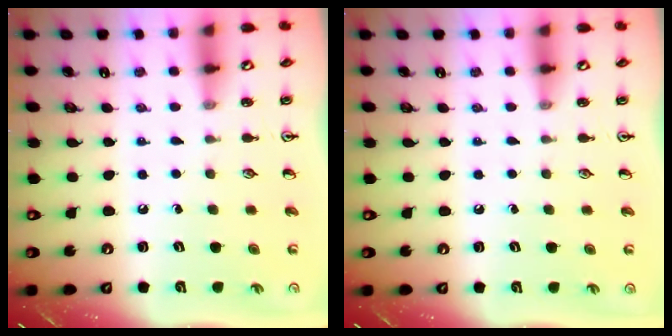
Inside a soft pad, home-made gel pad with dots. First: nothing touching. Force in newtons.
{"total": 0.0}